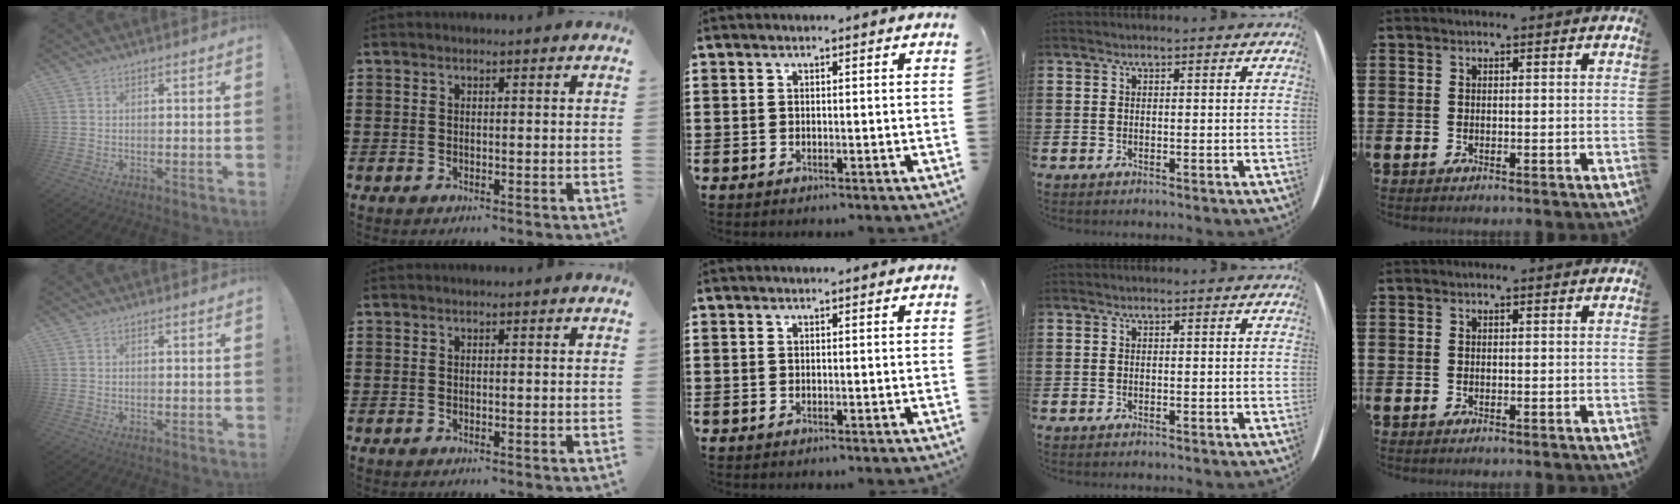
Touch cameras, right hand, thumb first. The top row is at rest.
{}